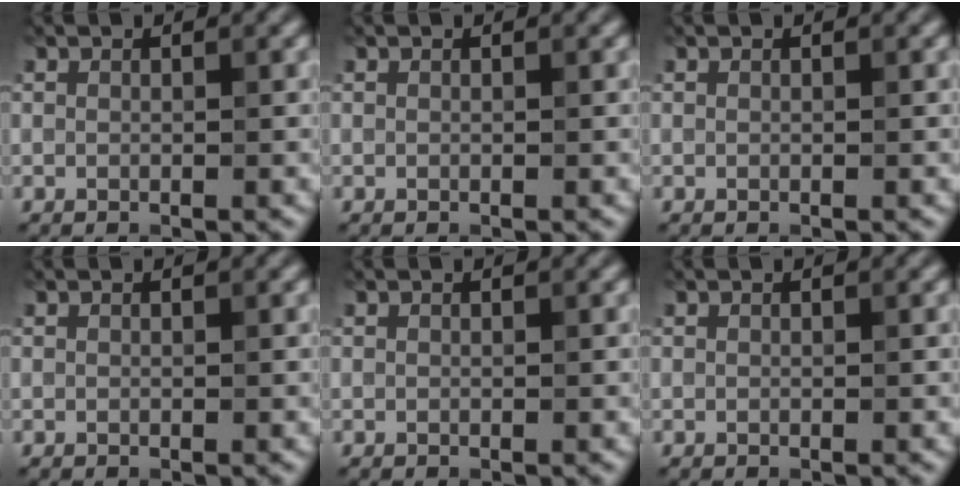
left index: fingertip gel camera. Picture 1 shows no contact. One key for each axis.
{"total": 0.0}
{"total": 0.0}
{"total": 0.0}
{"total": 0.0}
{"total": 0.0}